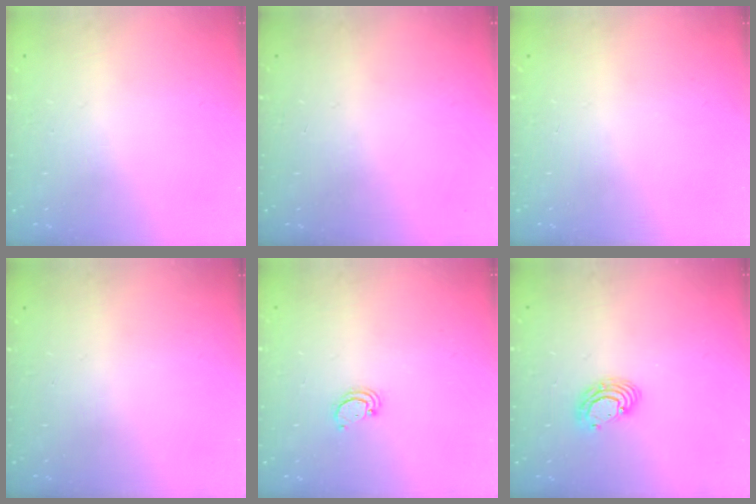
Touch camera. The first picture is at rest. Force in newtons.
{"total": 0.0}
{"total": 0.0}
{"total": 0.0}
{"total": 2.2, "press": 2.2, "slide": 0.2}
{"total": 5.6, "press": 5.6, "slide": 0.2}